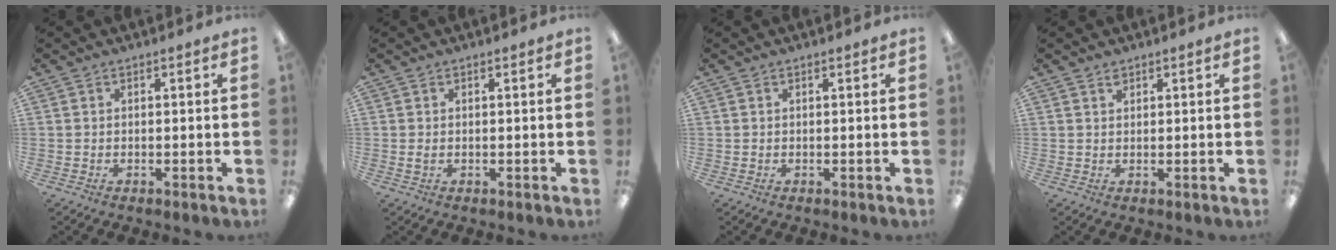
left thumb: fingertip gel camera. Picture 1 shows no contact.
{"total": 1.0, "force": [0.1, 0.6, 0.9], "torque": [-0.018, 0.002, 0.002]}
{"total": 0.0}
{"total": 1.1, "force": [1.0, 0.5, 0.2], "torque": [0.003, -0.005, 0.018]}